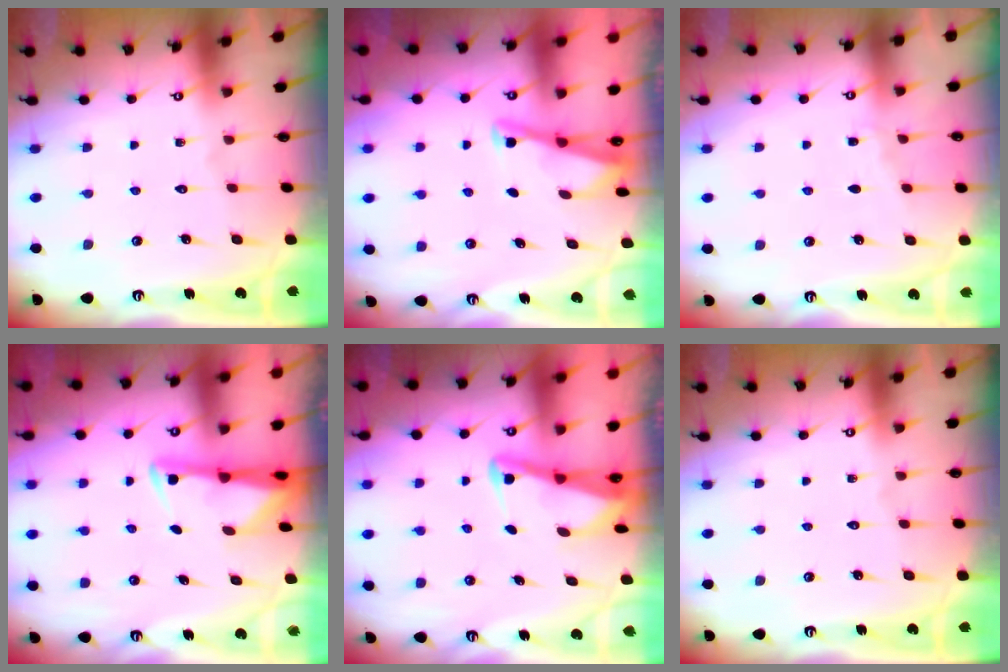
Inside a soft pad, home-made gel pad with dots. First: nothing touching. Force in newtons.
{"total": 2.9, "press": 2.9, "slide": 0.3}
{"total": 2.8, "press": 2.7, "slide": 0.3}
{"total": 3.1, "press": 3.1, "slide": 0.6}
{"total": 3.2, "press": 3.2, "slide": 0.3}
{"total": 0.0}